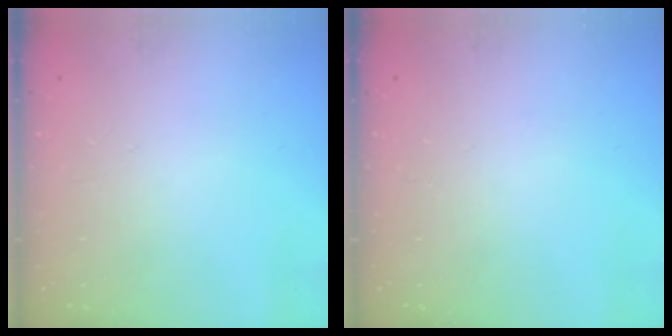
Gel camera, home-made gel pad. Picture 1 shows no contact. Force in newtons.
{"total": 0.0}